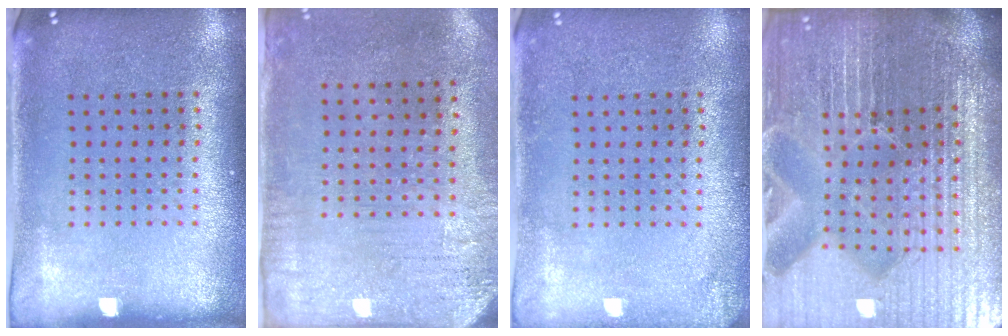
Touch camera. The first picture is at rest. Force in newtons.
{"total": 3.1, "press": 2.5, "slide": 1.9}
{"total": 1.3, "press": 1.3, "slide": 0.1}
{"total": 7.3, "press": 6.3, "slide": 3.5}